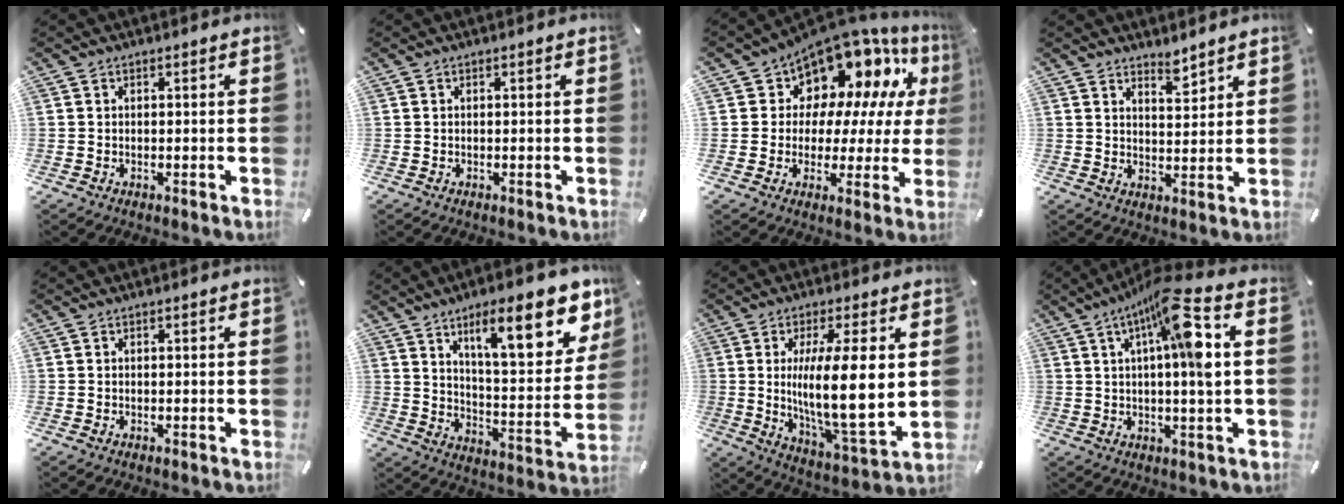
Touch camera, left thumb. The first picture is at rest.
{"total": 0.0}
{"total": 12.6, "force": [10.0, 7.0, 3.1], "torque": [-0.065, -0.094, 0.181]}
{"total": 4.2, "force": [4.0, 1.1, 0.8], "torque": [0.000, -0.032, 0.071]}
{"total": 0.0}
{"total": 20.5, "force": [11.6, 7.4, 15.2], "torque": [-0.207, -0.069, 0.179]}
{"total": 17.1, "force": [2.4, 4.1, 16.4], "torque": [-0.303, -0.027, 0.025]}
{"total": 14.1, "force": [3.8, 2.3, 13.4], "torque": [-0.215, -0.008, 0.058]}